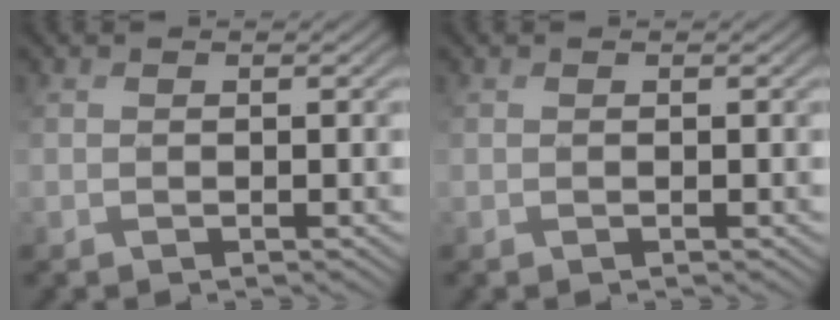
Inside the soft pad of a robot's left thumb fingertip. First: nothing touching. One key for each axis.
{"total": 0.0}